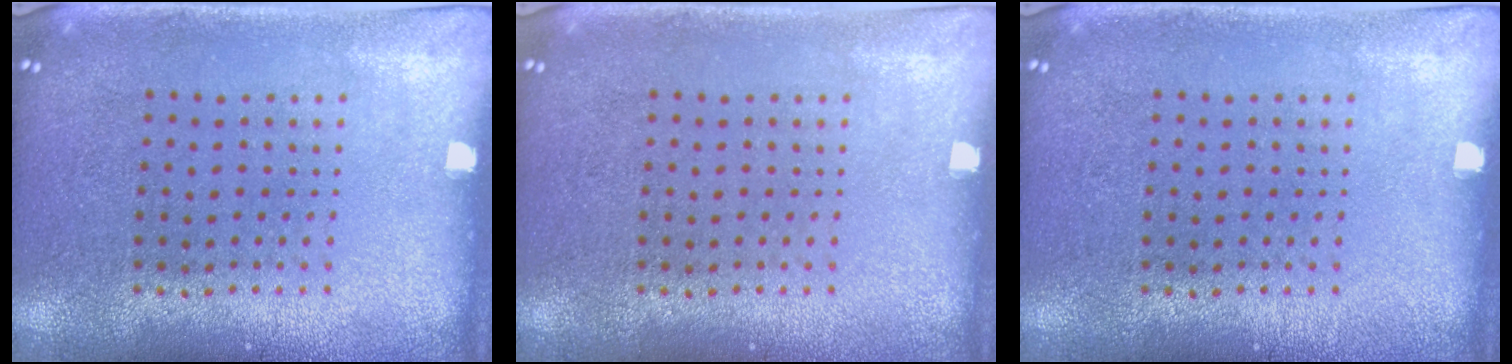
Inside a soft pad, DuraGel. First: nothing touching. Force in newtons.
{"total": 0.0}
{"total": 0.0}